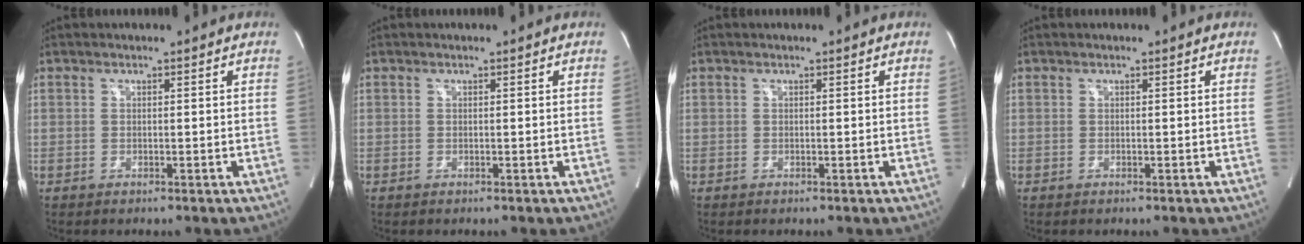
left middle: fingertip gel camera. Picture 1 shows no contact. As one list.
[{"total": 0.0}, {"total": 0.0}, {"total": 0.0}]